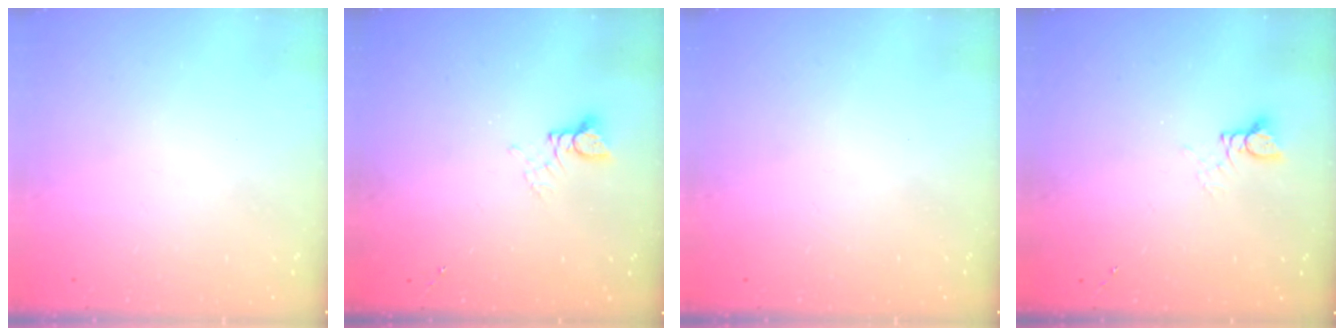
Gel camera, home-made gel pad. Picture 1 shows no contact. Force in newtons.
{"total": 2.6, "press": 2.6, "slide": 0.1}
{"total": 0.0}
{"total": 2.4, "press": 2.4, "slide": 0.3}